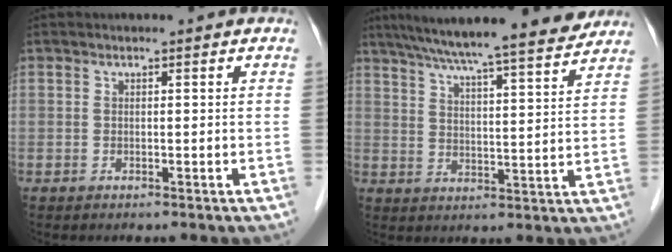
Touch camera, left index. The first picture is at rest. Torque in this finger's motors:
{"motor_torque": [0.96, -1.17, 0.62, 0.15]}